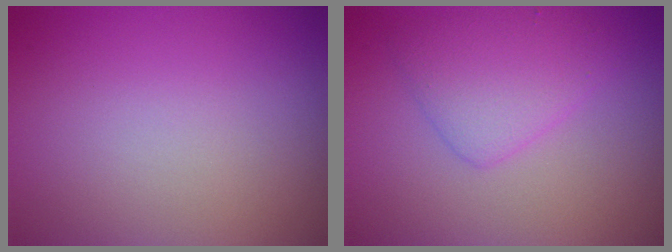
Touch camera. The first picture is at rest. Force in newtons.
{"total": 1.9, "press": 1.9, "slide": 0.1}